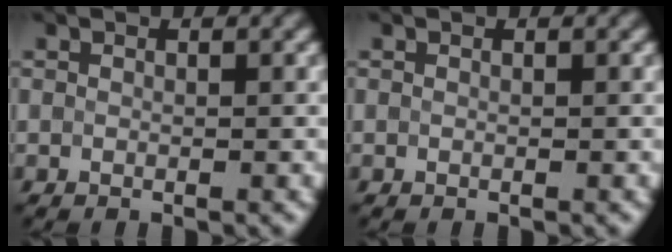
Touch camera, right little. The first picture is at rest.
{"total": 0.0}